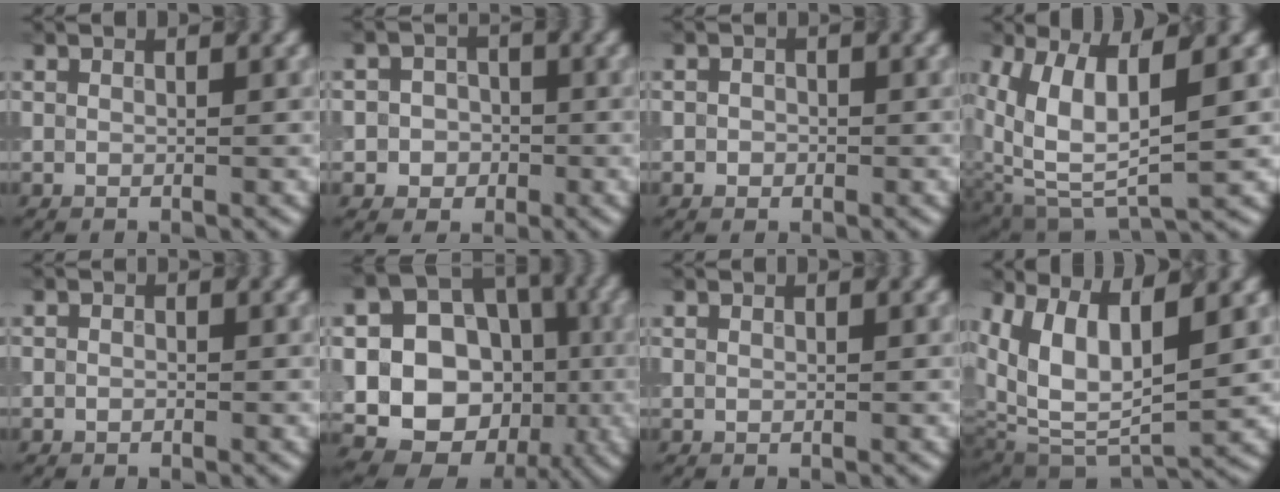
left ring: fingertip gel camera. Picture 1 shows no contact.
{"total": 3.4, "force": [-0.6, 3.2, 0.9], "torque": [0.016, 0.007, -0.032]}
{"total": 1.1, "force": [-0.2, 1.0, 0.4], "torque": [0.006, -0.001, -0.009]}
{"total": 9.0, "force": [1.8, 4.1, 7.8], "torque": [-0.166, -0.010, 0.037]}
{"total": 0.5, "force": [-0.3, 0.4, 0.2], "torque": [-0.001, -0.001, -0.006]}
{"total": 16.4, "force": [-1.7, 13.8, 8.6], "torque": [-0.135, -0.005, -0.037]}
{"total": 0.0}
{"total": 8.9, "force": [3.4, 4.0, 7.1], "torque": [-0.145, -0.007, 0.064]}